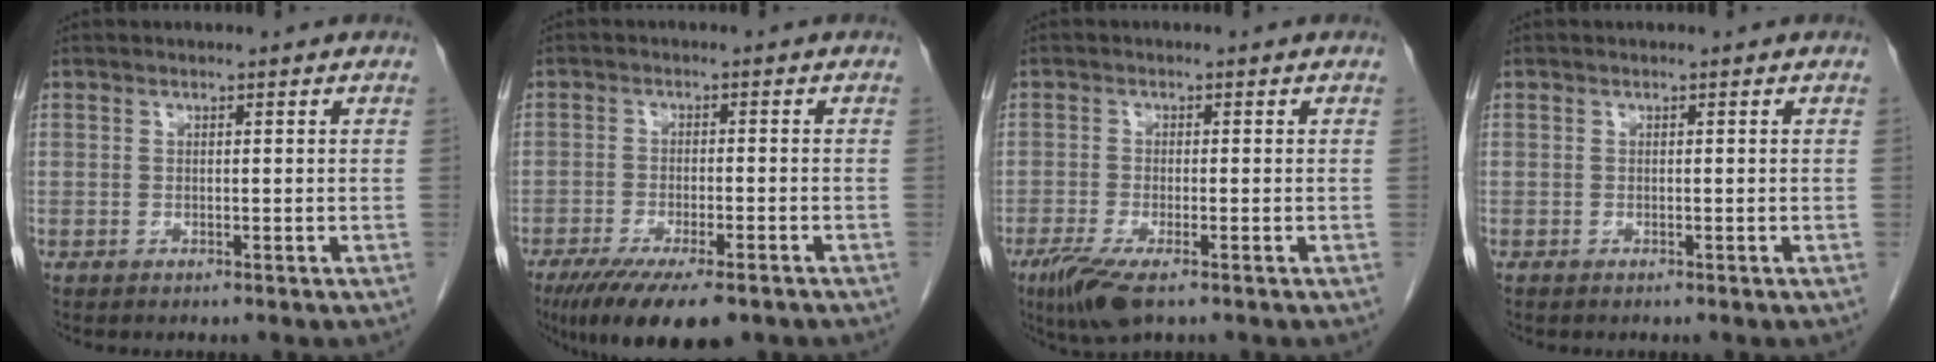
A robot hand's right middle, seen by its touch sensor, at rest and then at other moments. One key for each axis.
{"total": 12.2, "fx": -8.6, "fy": 2.9, "fz": 8.2, "tx": -0.131, "ty": -0.024, "tz": -0.132}
{"total": 5.7, "fx": -3.5, "fy": 1.0, "fz": 4.3, "tx": -0.086, "ty": -0.017, "tz": -0.063}
{"total": 0.0}